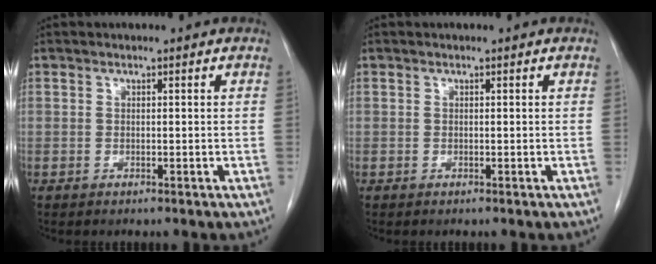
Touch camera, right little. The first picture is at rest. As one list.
[{"total": 0.0}]